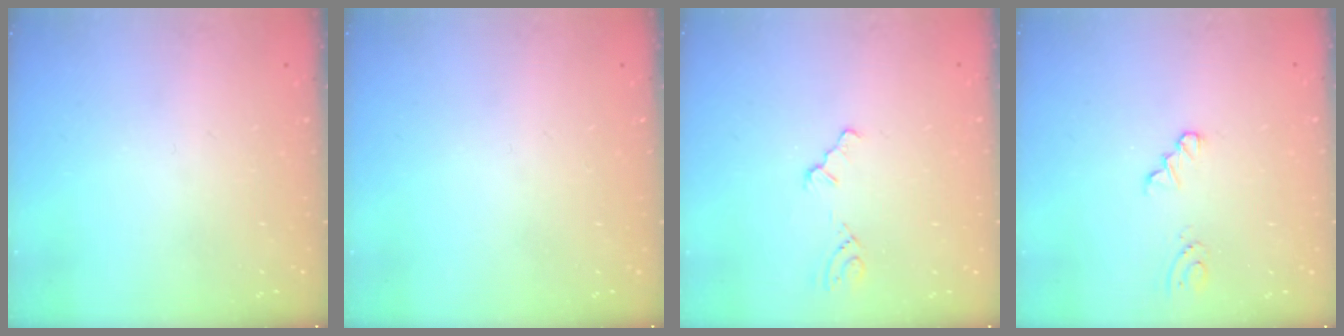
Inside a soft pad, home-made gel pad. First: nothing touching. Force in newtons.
{"total": 0.0}
{"total": 1.8, "press": 1.8, "slide": 0.3}
{"total": 0.0}